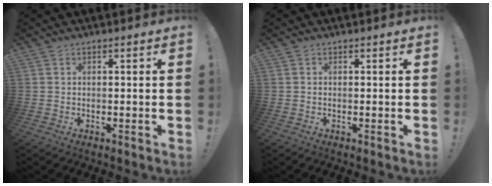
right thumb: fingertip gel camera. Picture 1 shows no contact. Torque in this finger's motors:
{"motor_torque": [-0.09, -0.28, -0.07, 0.17, -0.03]}